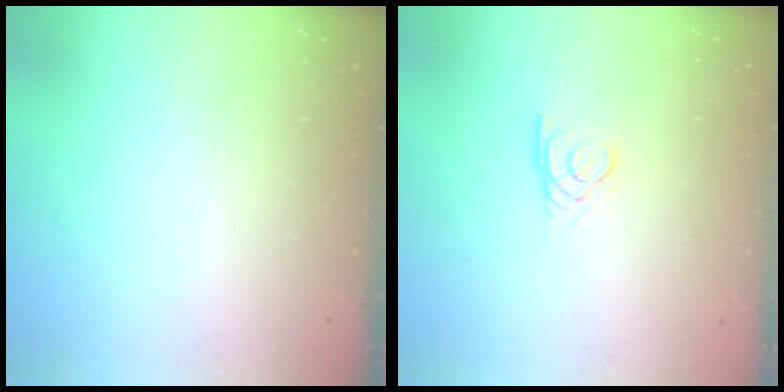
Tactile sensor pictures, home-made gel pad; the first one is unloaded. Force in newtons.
{"total": 2.2, "press": 2.2, "slide": 0.2}